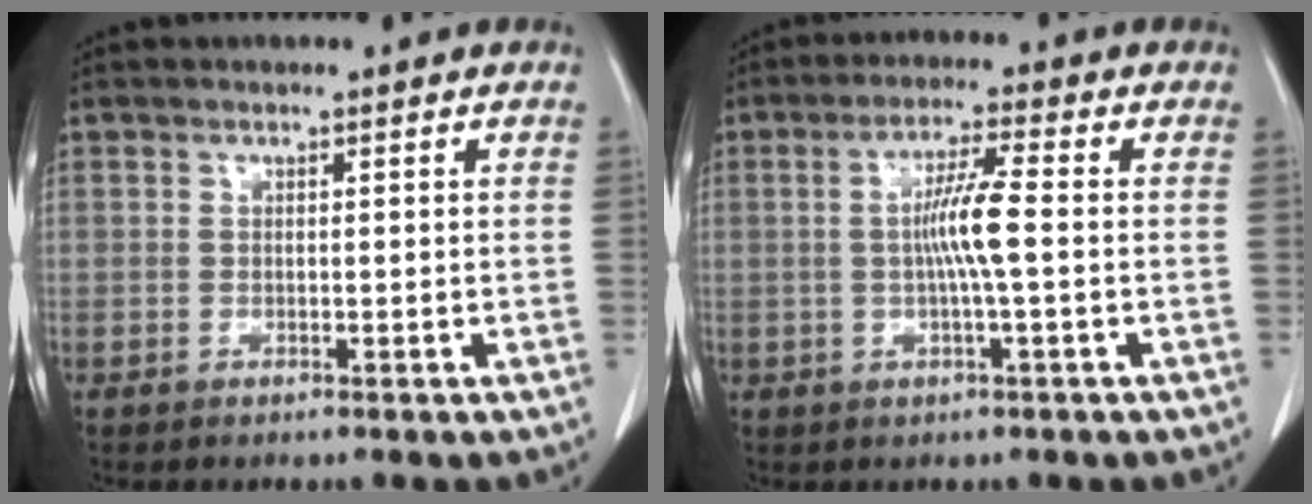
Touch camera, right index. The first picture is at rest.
{"total": 6.0, "force": [-0.2, -0.2, 6.0], "torque": [-0.114, 0.002, -0.006]}